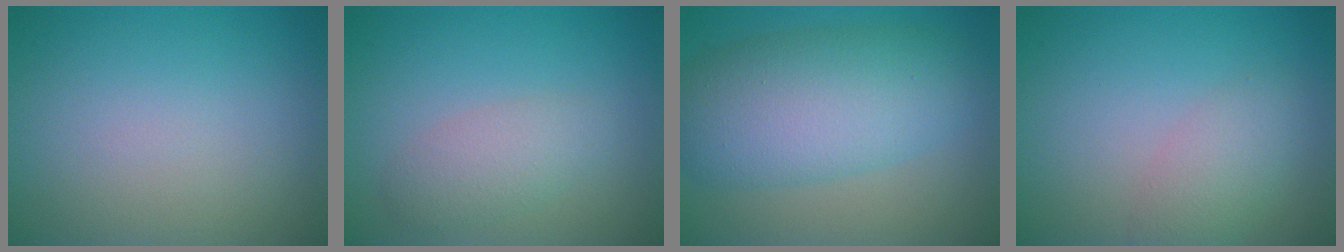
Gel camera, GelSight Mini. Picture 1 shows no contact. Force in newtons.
{"total": 2.5, "press": 2.5, "slide": 0.1}
{"total": 8.7, "press": 8.7, "slide": 0.5}
{"total": 2.6, "press": 2.6, "slide": 0.1}